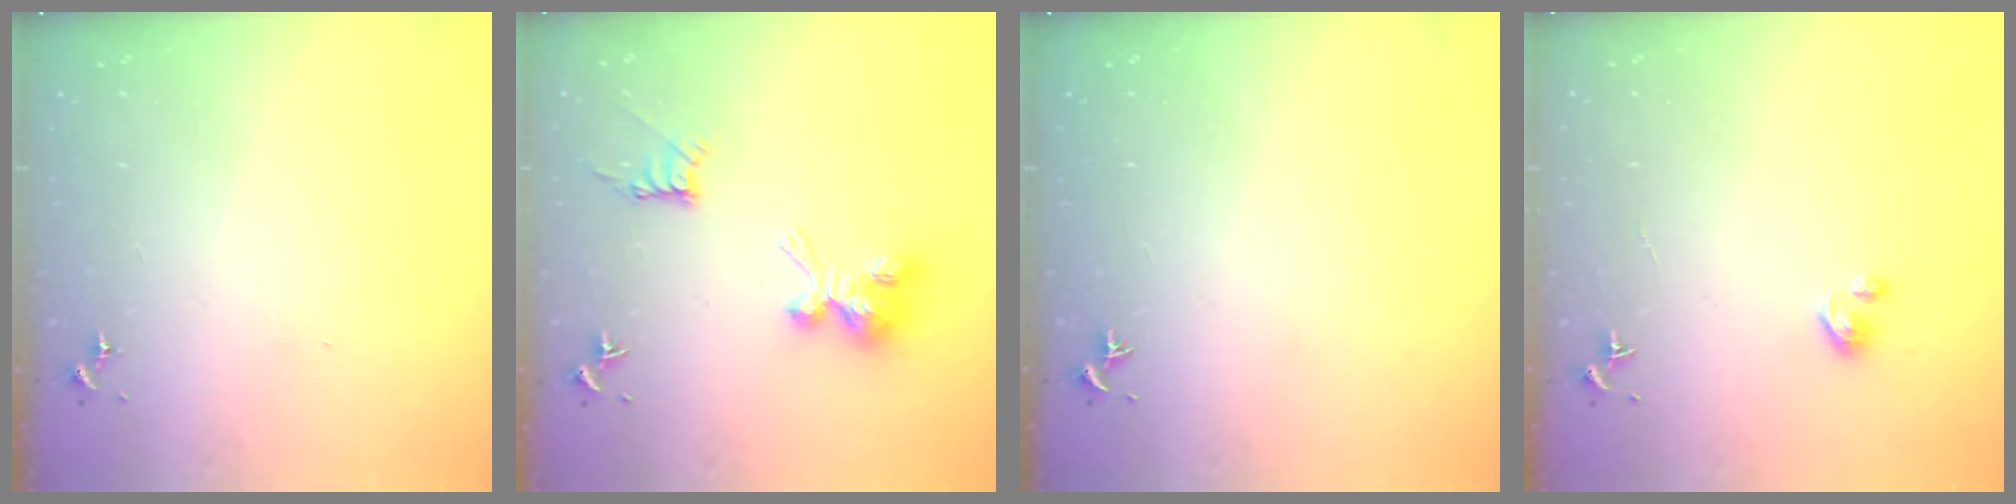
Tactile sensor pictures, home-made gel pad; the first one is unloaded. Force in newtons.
{"total": 11.3, "press": 11.3, "slide": 0.4}
{"total": 0.0}
{"total": 2.8, "press": 2.8, "slide": 0.3}